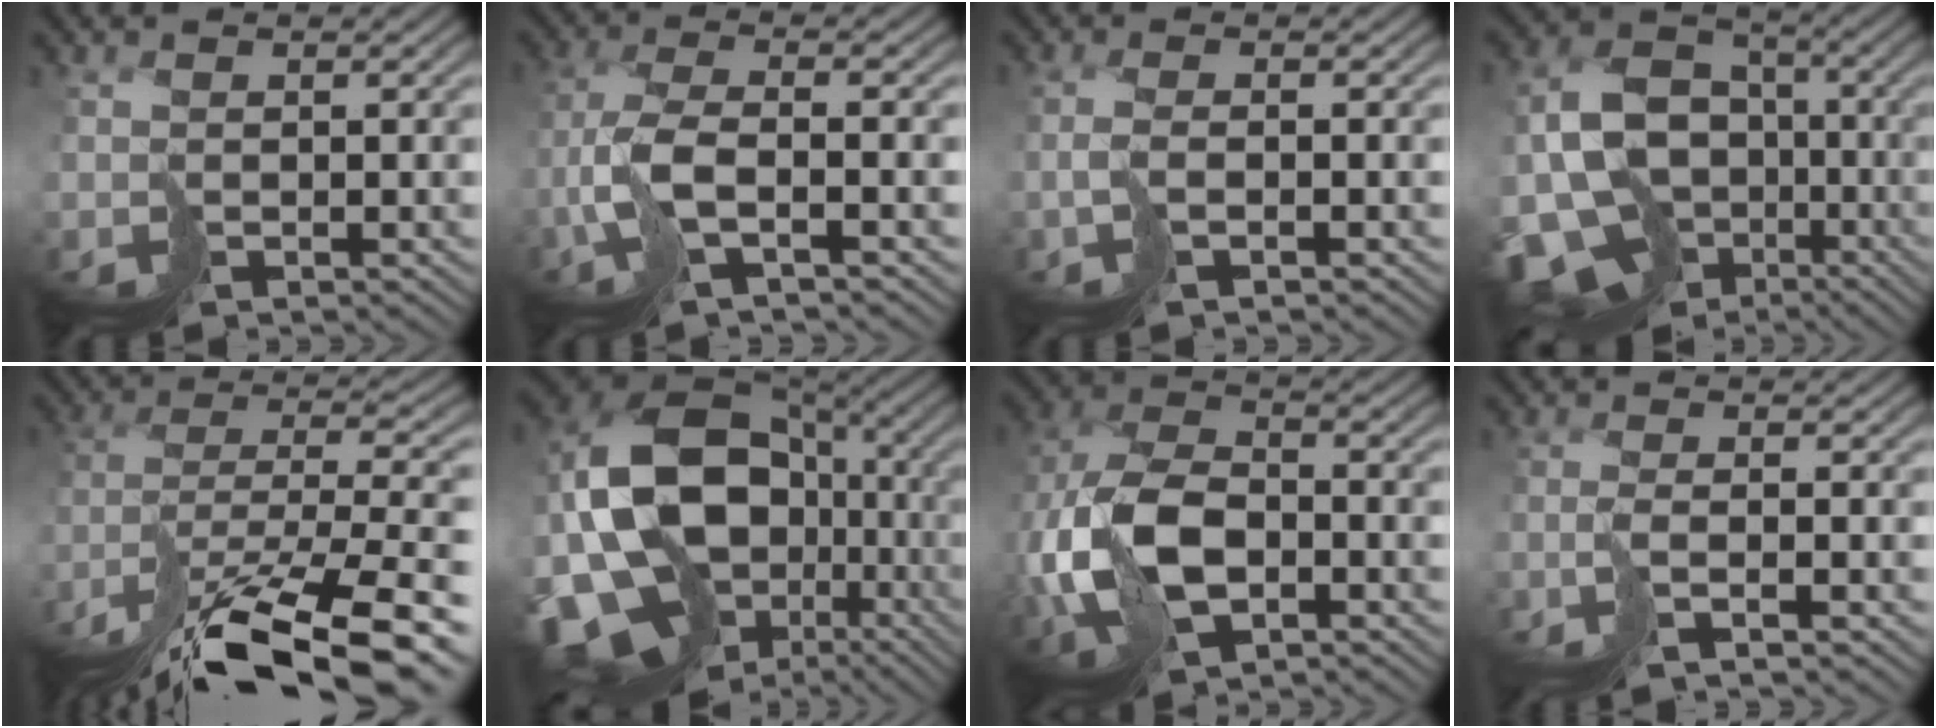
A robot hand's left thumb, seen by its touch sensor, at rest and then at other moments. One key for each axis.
{"total": 5.8, "fx": -1.4, "fy": 1.8, "fz": 5.3, "tx": -0.119, "ty": 0.004, "tz": -0.044}
{"total": 1.3, "fx": 0.1, "fy": 0.0, "fz": 1.3, "tx": -0.027, "ty": 0.002, "tz": -0.008}
{"total": 15.3, "fx": -4.5, "fy": 12.0, "fz": 8.3, "tx": -0.192, "ty": -0.030, "tz": -0.070}
{"total": 15.3, "fx": -9.5, "fy": 5.5, "fz": 10.7, "tx": -0.230, "ty": -0.012, "tz": -0.152}
{"total": 20.0, "fx": -1.4, "fy": 15.4, "fz": 12.6, "tx": -0.288, "ty": -0.025, "tz": -0.002}
{"total": 12.5, "fx": -2.3, "fy": 7.5, "fz": 9.7, "tx": -0.256, "ty": -0.017, "tz": -0.050}
{"total": 2.1, "fx": -1.0, "fy": -0.3, "fz": 1.7, "tx": -0.017, "ty": 0.006, "tz": -0.037}